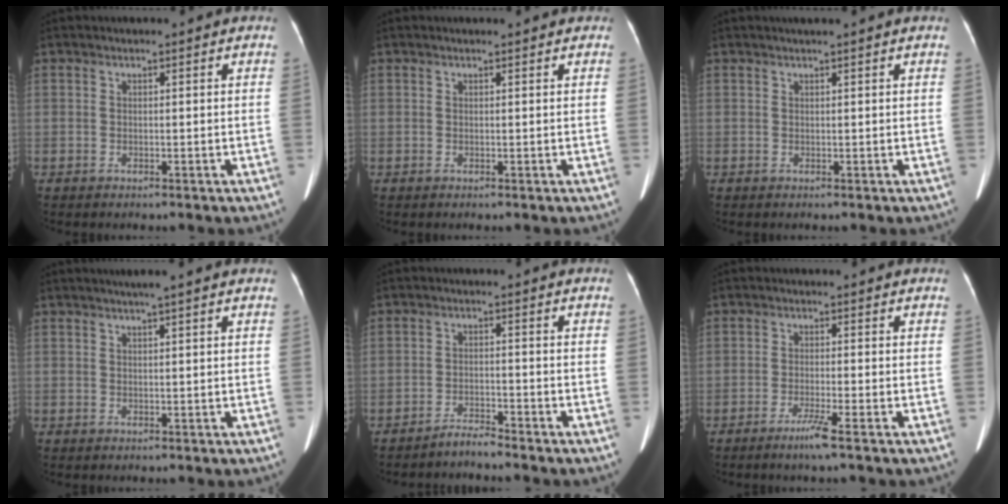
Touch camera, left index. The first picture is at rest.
{"total": 0.9, "force": [0.8, 0.3, 0.2], "torque": [-0.010, 0.003, 0.006]}
{"total": 1.4, "force": [1.1, -0.2, 0.8], "torque": [-0.011, 0.013, 0.023]}
{"total": 2.7, "force": [2.0, -0.3, 1.8], "torque": [-0.024, 0.013, 0.033]}
{"total": 2.5, "force": [-2.4, -0.3, 0.2], "torque": [-0.006, -0.011, -0.044]}
{"total": 3.1, "force": [-2.0, -0.6, 2.3], "torque": [-0.051, -0.009, -0.040]}